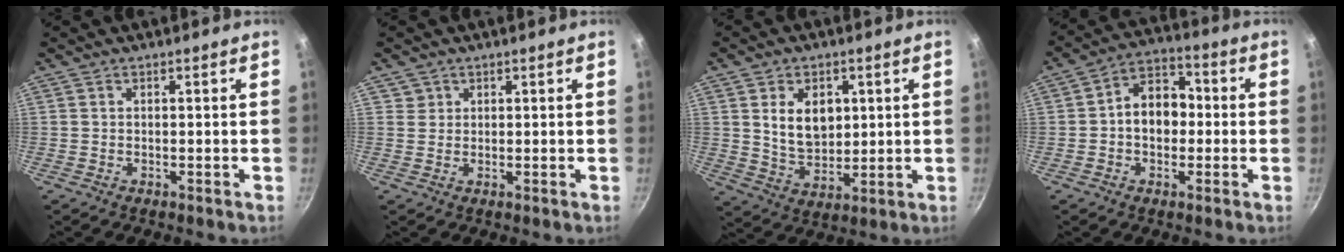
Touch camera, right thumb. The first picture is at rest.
{"total": 2.0, "force": [0.9, 1.8, 0.0], "torque": [0.020, 0.009, 0.012]}
{"total": 9.8, "force": [2.4, 6.9, 6.6], "torque": [-0.087, -0.020, 0.052]}
{"total": 9.7, "force": [-0.4, 7.2, 6.5], "torque": [-0.056, 0.032, -0.019]}